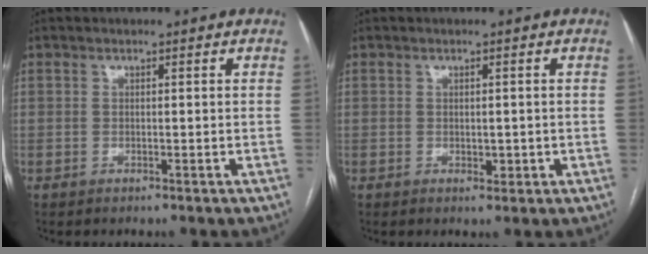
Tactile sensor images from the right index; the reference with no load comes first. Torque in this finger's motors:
{"motor_torque": [0.04, 0.03, 0.02, 0.03]}